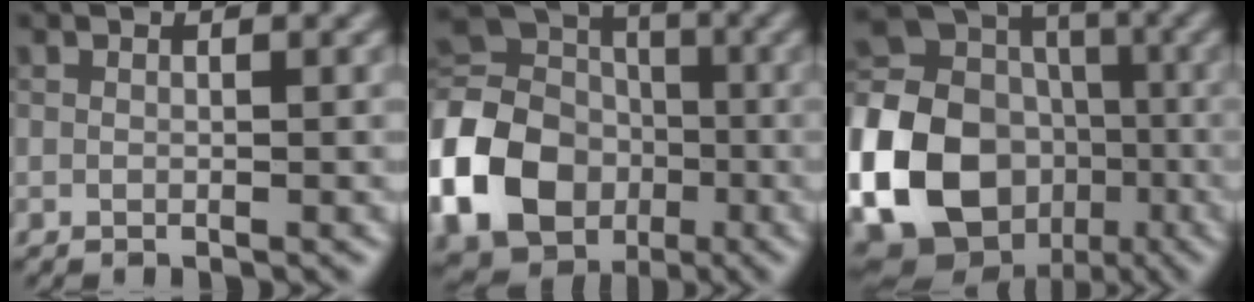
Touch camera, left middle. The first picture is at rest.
{"total": 13.8, "force": [-3.8, 11.3, 7.0], "torque": [-0.165, -0.012, -0.097]}
{"total": 21.3, "force": [-5.8, 18.3, 9.3], "torque": [-0.224, -0.027, -0.137]}